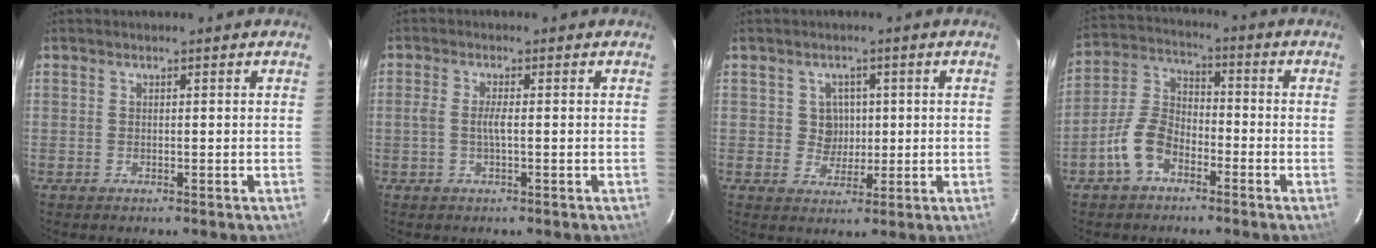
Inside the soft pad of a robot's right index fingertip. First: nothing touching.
{"total": 2.4, "force": [-0.4, 0.2, 2.4], "torque": [-0.050, 0.002, -0.009]}
{"total": 4.0, "force": [0.5, 4.0, 0.7], "torque": [-0.012, 0.010, 0.012]}
{"total": 9.0, "force": [-5.0, 5.3, 5.2], "torque": [-0.114, 0.023, -0.099]}